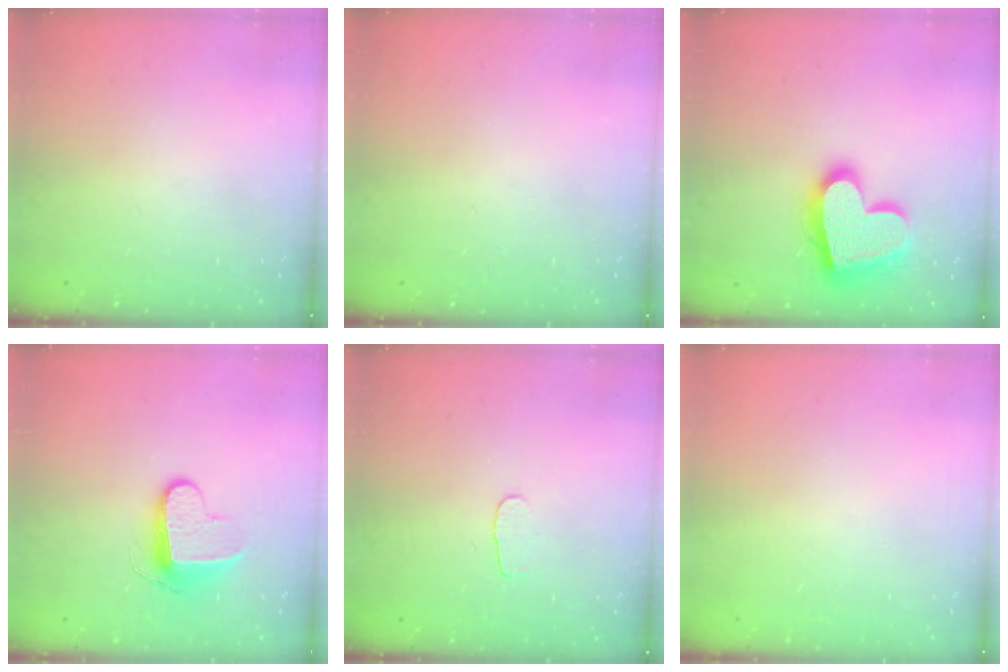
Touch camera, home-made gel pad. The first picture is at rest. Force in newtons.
{"total": 0.0}
{"total": 20.5, "press": 20.4, "slide": 1.7}
{"total": 9.4, "press": 9.4, "slide": 0.5}
{"total": 3.6, "press": 3.6, "slide": 0.4}
{"total": 0.6, "press": 0.5, "slide": 0.2}